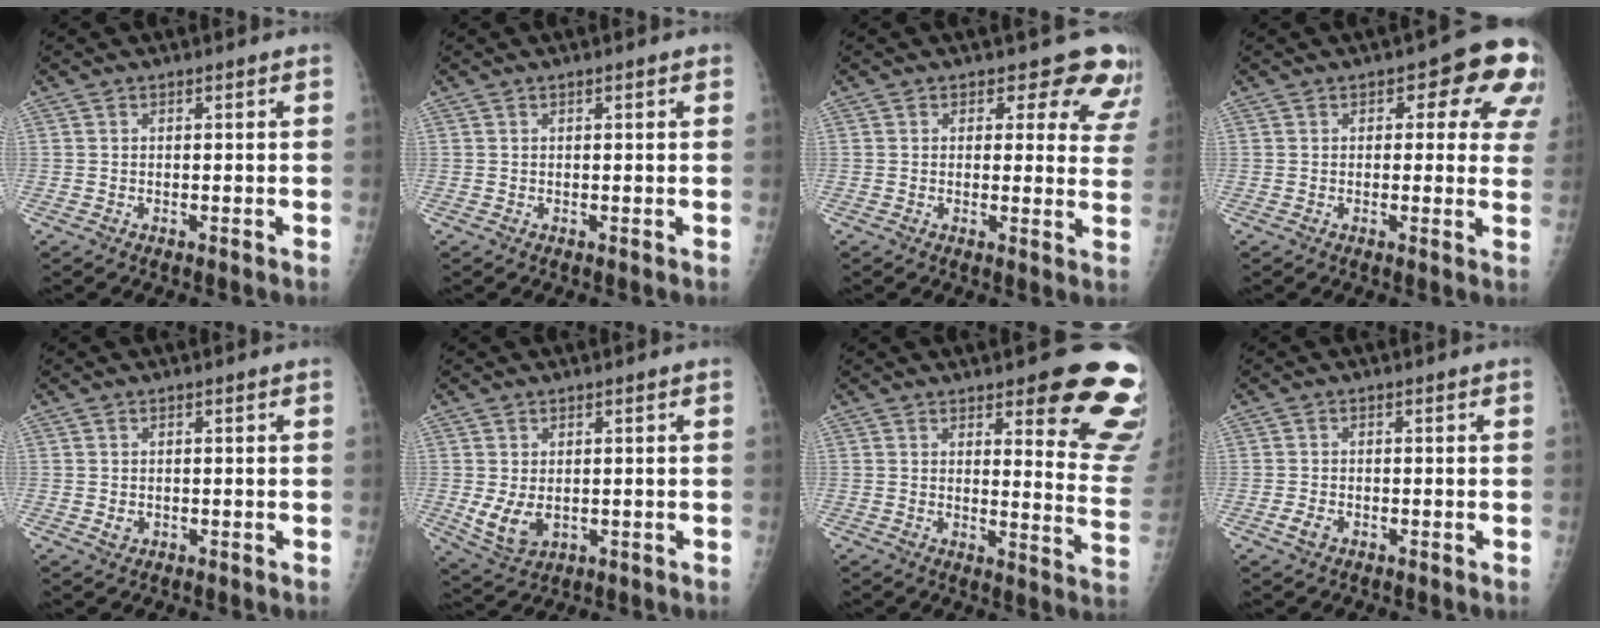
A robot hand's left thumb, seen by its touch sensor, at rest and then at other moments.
{"total": 0.9, "force": [0.5, 0.2, 0.7], "torque": [-0.011, 0.001, 0.005]}
{"total": 10.1, "force": [8.4, 5.0, 2.6], "torque": [0.030, -0.043, 0.060]}
{"total": 10.7, "force": [4.0, 5.5, 8.3], "torque": [-0.034, -0.005, 0.035]}
{"total": 1.2, "force": [-0.1, 1.0, 0.6], "torque": [-0.008, 0.000, 0.004]}
{"total": 5.7, "force": [-0.3, 3.8, 4.2], "torque": [-0.074, -0.012, 0.011]}
{"total": 16.4, "force": [10.1, 4.5, 12.1], "torque": [-0.101, -0.072, 0.115]}
{"total": 1.9, "force": [-0.8, 1.2, 1.2], "torque": [-0.024, 0.000, -0.016]}